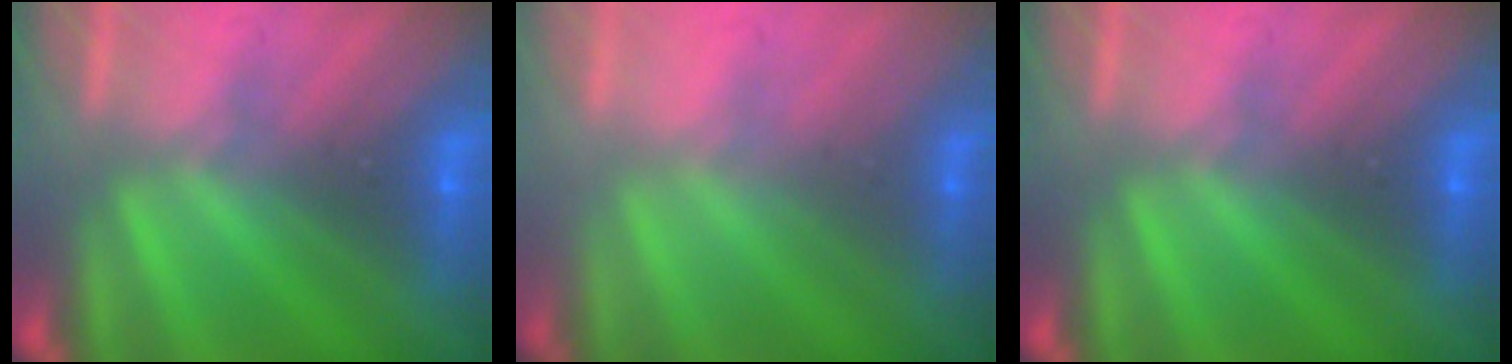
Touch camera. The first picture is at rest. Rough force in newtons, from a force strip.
{"total": 2.0}
{"total": 0.0}